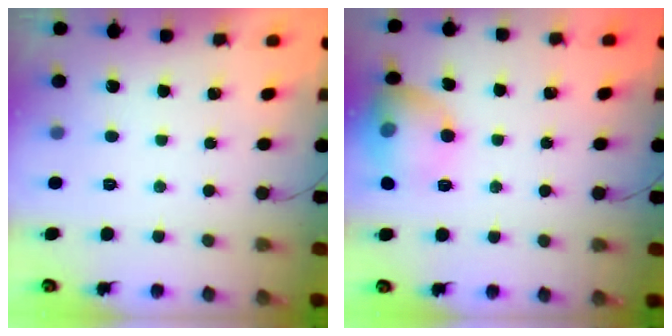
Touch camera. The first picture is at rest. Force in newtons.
{"total": 12.8, "press": 12.8, "slide": 1.4}